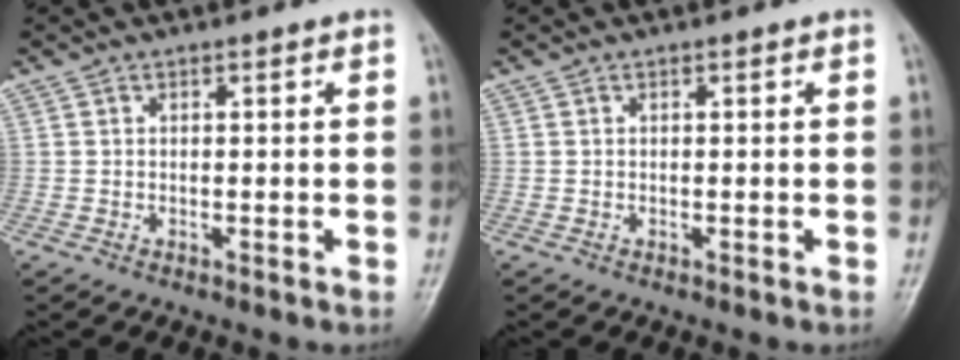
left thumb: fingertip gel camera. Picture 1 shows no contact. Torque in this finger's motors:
{"motor_torque": [-0.04, 0.04, 0.02, -0.11, 0.00]}